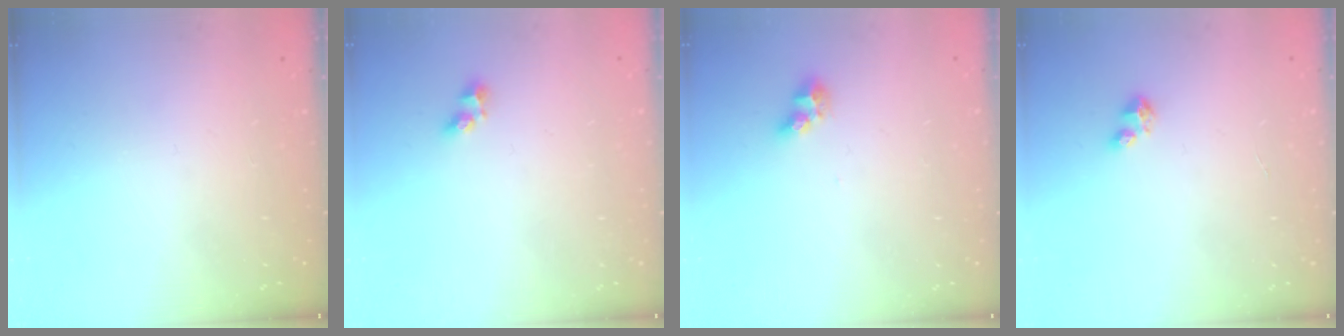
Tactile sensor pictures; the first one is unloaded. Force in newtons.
{"total": 4.6, "press": 4.5, "slide": 0.5}
{"total": 6.1, "press": 6.1, "slide": 0.2}
{"total": 3.4, "press": 3.4, "slide": 0.2}